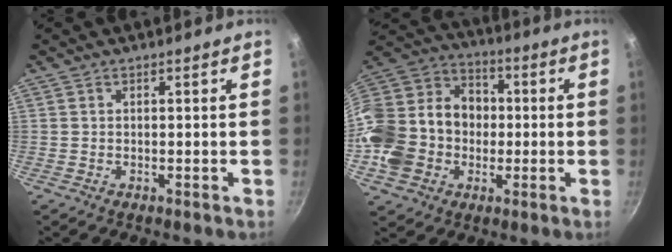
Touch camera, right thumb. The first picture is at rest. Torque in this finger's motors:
{"motor_torque": [2.53, 2.34, 1.42, -0.54, 0.18]}